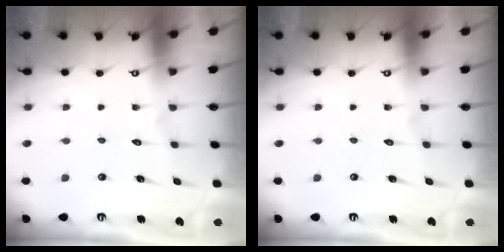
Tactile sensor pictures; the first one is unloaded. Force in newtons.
{"total": 0.0}